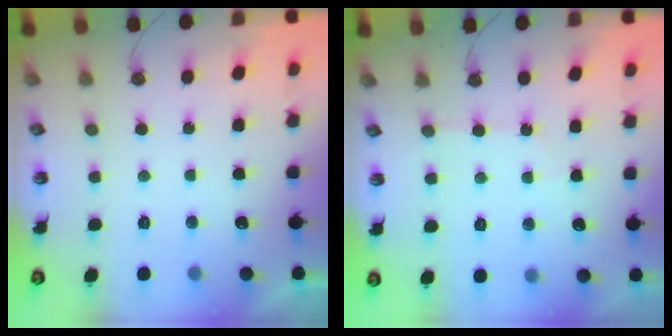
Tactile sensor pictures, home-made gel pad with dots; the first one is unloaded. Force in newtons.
{"total": 2.6, "press": 2.6, "slide": 0.3}